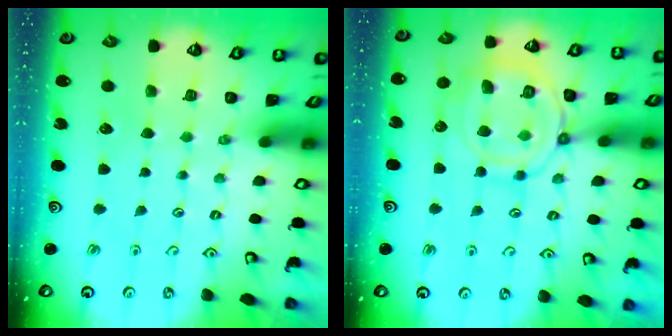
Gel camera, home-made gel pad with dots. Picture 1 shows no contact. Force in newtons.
{"total": 14.5, "press": 14.5, "slide": 1.4}